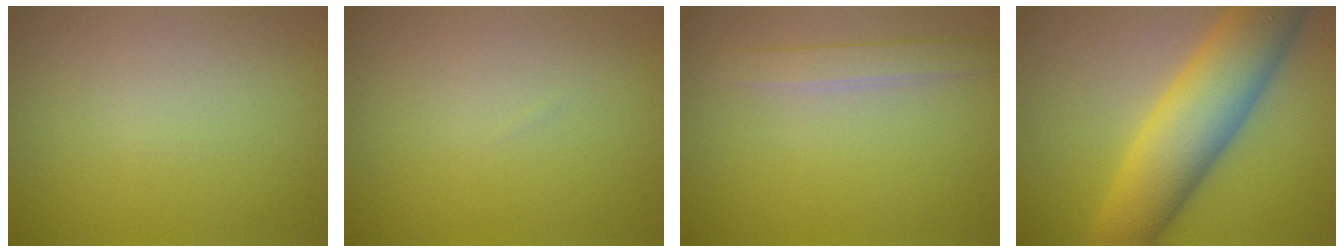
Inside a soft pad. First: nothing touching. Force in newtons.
{"total": 0.0}
{"total": 2.0, "press": 2.0, "slide": 0.2}
{"total": 9.4, "press": 9.4, "slide": 0.1}